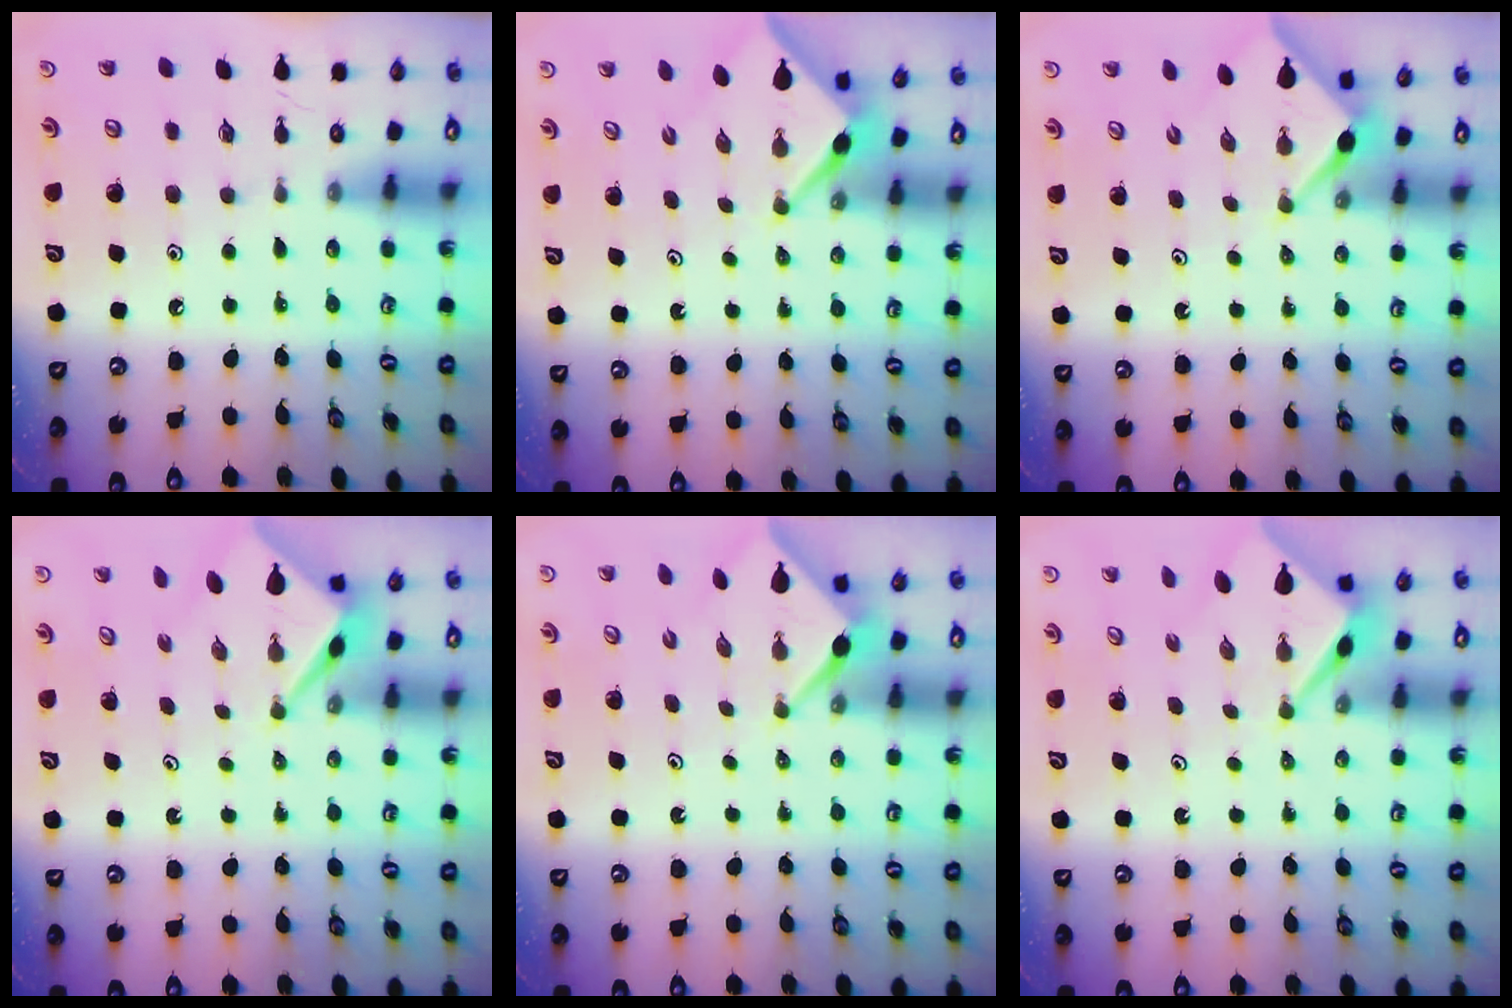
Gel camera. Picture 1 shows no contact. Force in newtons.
{"total": 3.2, "press": 3.2, "slide": 0.3}
{"total": 2.9, "press": 2.9, "slide": 0.4}
{"total": 2.7, "press": 2.7, "slide": 0.1}
{"total": 2.5, "press": 2.4, "slide": 0.3}
{"total": 2.6, "press": 2.6, "slide": 0.1}